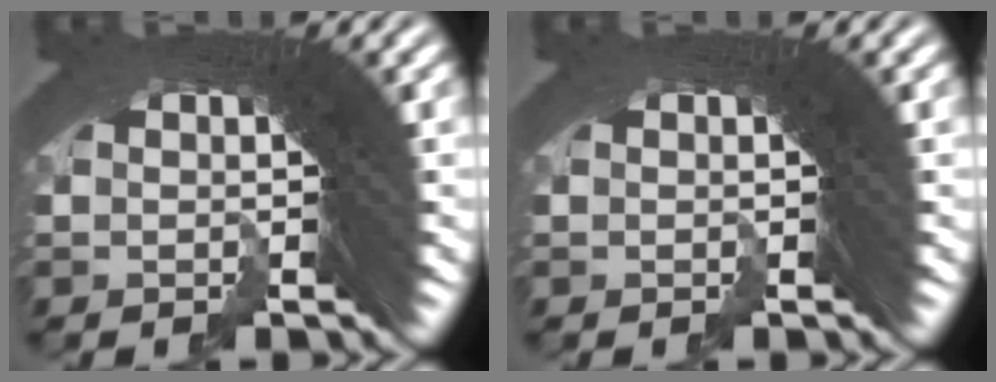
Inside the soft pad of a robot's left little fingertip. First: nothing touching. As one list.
[{"total": 0.0}]